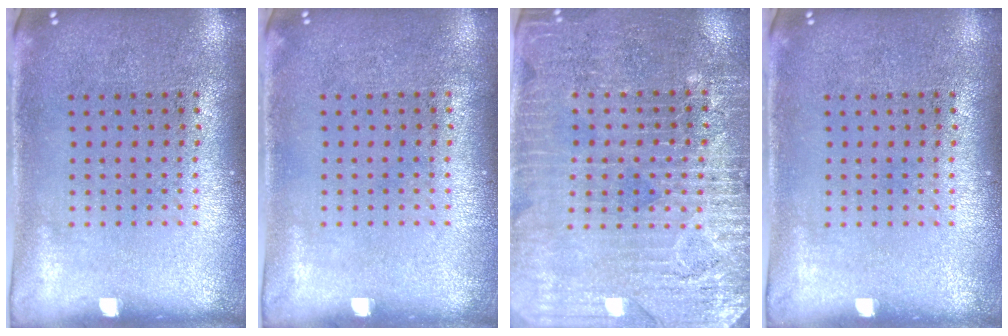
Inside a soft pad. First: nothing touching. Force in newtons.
{"total": 0.0}
{"total": 3.3, "press": 3.1, "slide": 1.2}
{"total": 0.0}